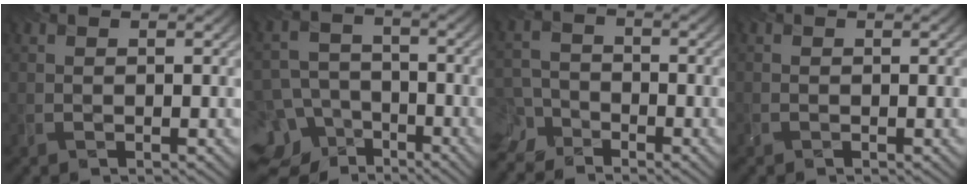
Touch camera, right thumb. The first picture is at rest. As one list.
[{"total": 11.9, "force": [-7.1, 8.6, 4.2], "torque": [-0.104, -0.045, -0.113]}, {"total": 5.5, "force": [-4.5, 2.7, 1.5], "torque": [-0.039, -0.009, -0.098]}, {"total": 0.0}]